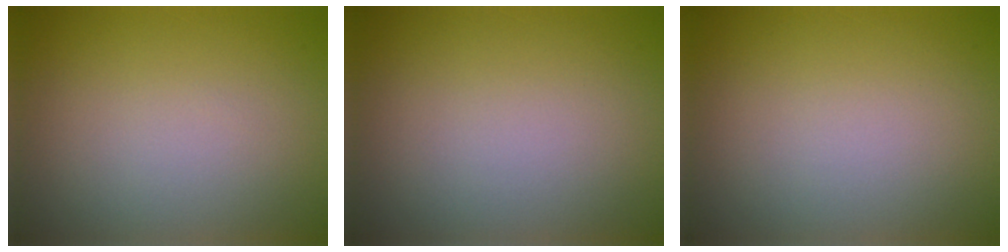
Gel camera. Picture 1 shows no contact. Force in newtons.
{"total": 0.0}
{"total": 0.0}